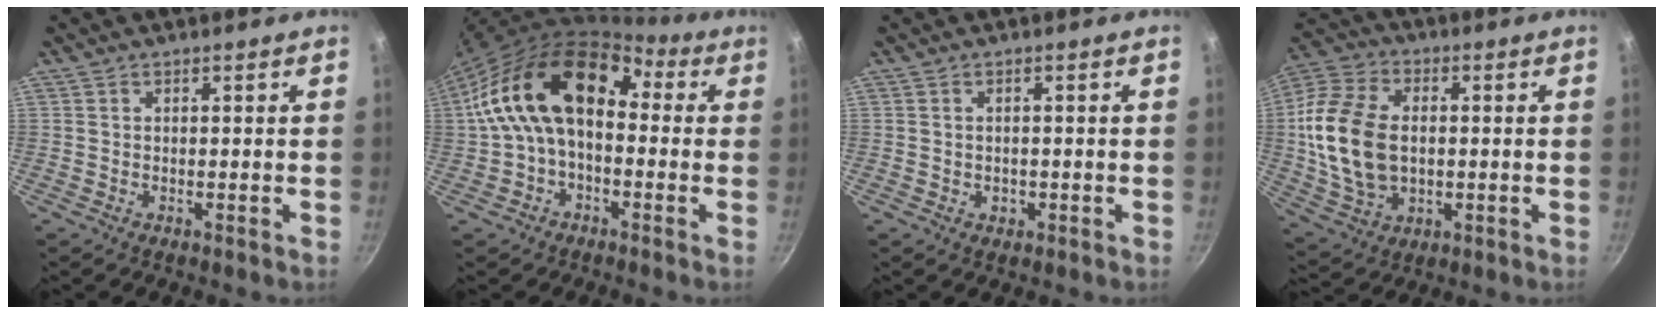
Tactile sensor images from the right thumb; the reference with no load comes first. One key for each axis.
{"total": 18.2, "fx": 1.3, "fy": 11.8, "fz": 13.8, "tx": -0.216, "ty": 0.050, "tz": 0.007}
{"total": 1.5, "fx": -0.3, "fy": 1.2, "fz": 0.8, "tx": -0.009, "ty": 0.002, "tz": -0.003}
{"total": 17.9, "fx": 0.3, "fy": 12.2, "fz": 13.1, "tx": -0.246, "ty": 0.009, "tz": 0.006}